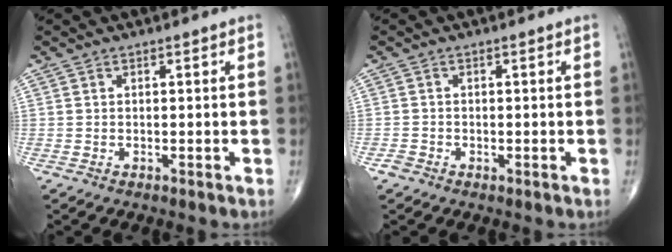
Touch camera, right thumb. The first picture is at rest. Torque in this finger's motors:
{"motor_torque": [0.92, 0.62, -0.24, -0.31, -0.01]}